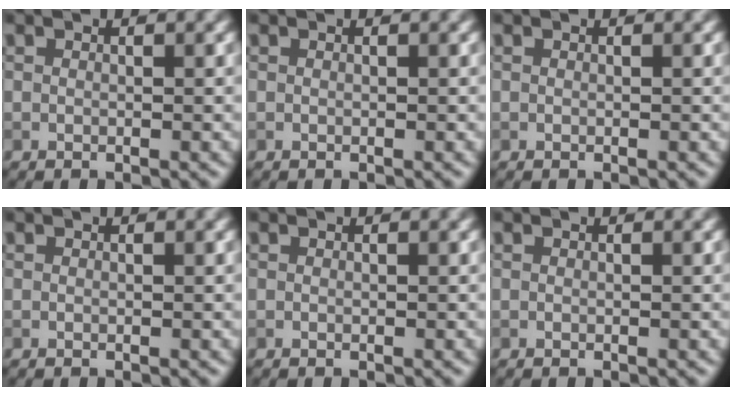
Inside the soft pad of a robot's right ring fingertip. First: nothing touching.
{"total": 0.0}
{"total": 0.0}
{"total": 0.0}
{"total": 0.0}
{"total": 0.0}